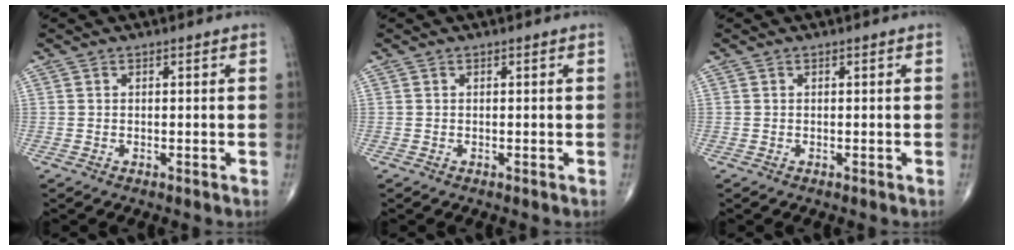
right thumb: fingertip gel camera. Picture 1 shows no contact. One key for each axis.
{"total": 0.0}
{"total": 0.0}